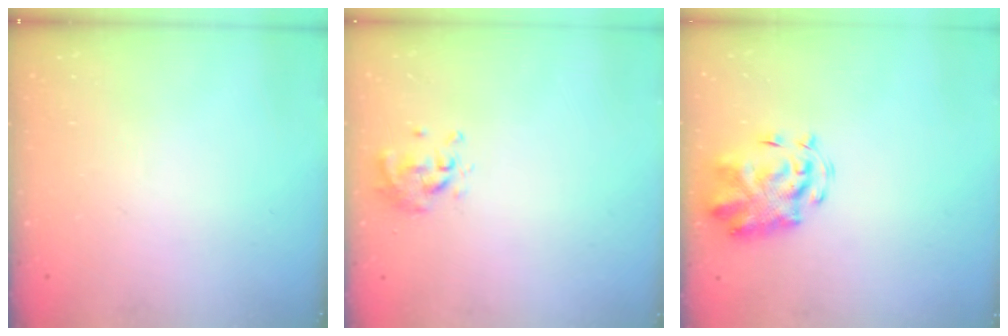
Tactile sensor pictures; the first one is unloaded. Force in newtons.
{"total": 0.6, "press": 0.6, "slide": 0.2}
{"total": 3.5, "press": 3.4, "slide": 1.1}